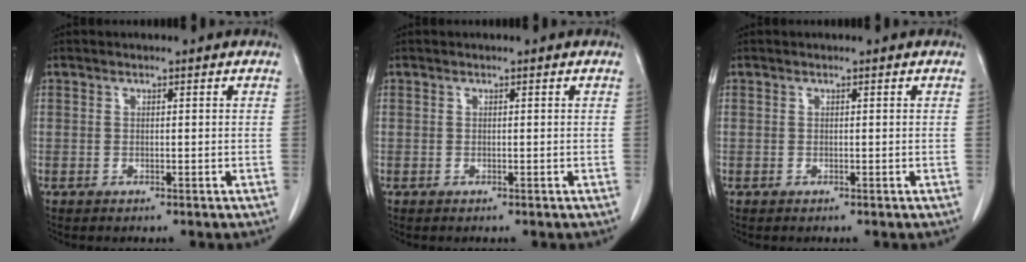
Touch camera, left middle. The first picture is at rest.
{"total": 0.0}
{"total": 0.0}